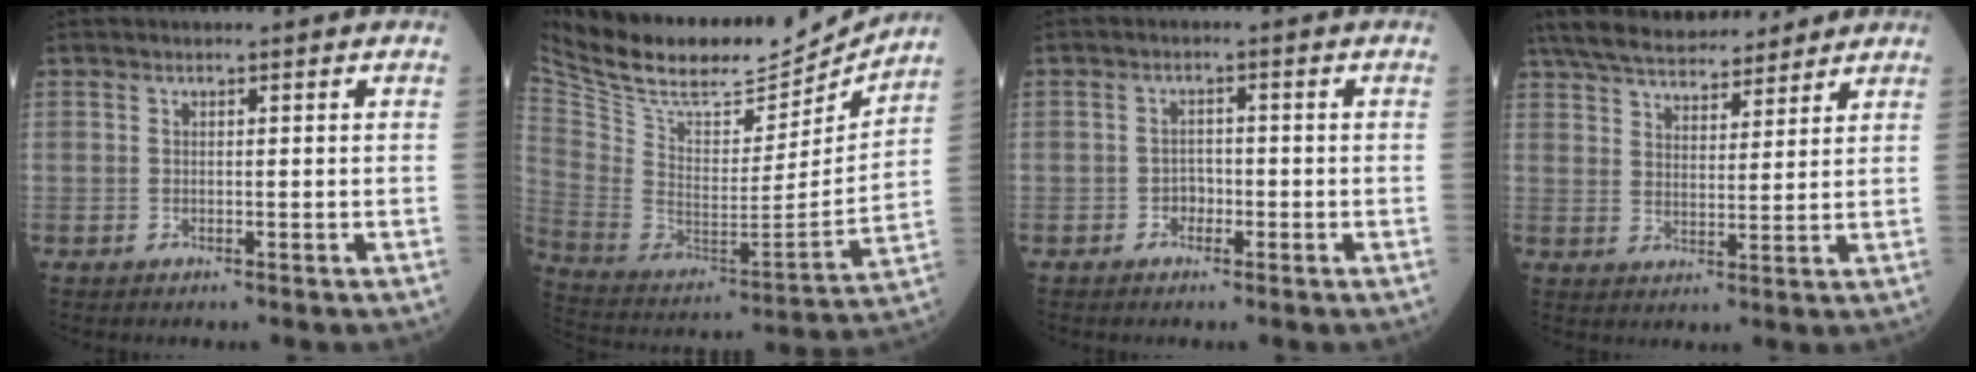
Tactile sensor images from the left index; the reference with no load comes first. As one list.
[{"total": 26.7, "force": [23.5, 6.7, 10.8], "torque": [-0.211, -0.018, 0.370]}, {"total": 1.8, "force": [-1.0, 1.3, 0.8], "torque": [-0.008, 0.006, -0.018]}, {"total": 18.5, "force": [16.0, 5.2, 7.9], "torque": [-0.149, 0.046, 0.252]}]